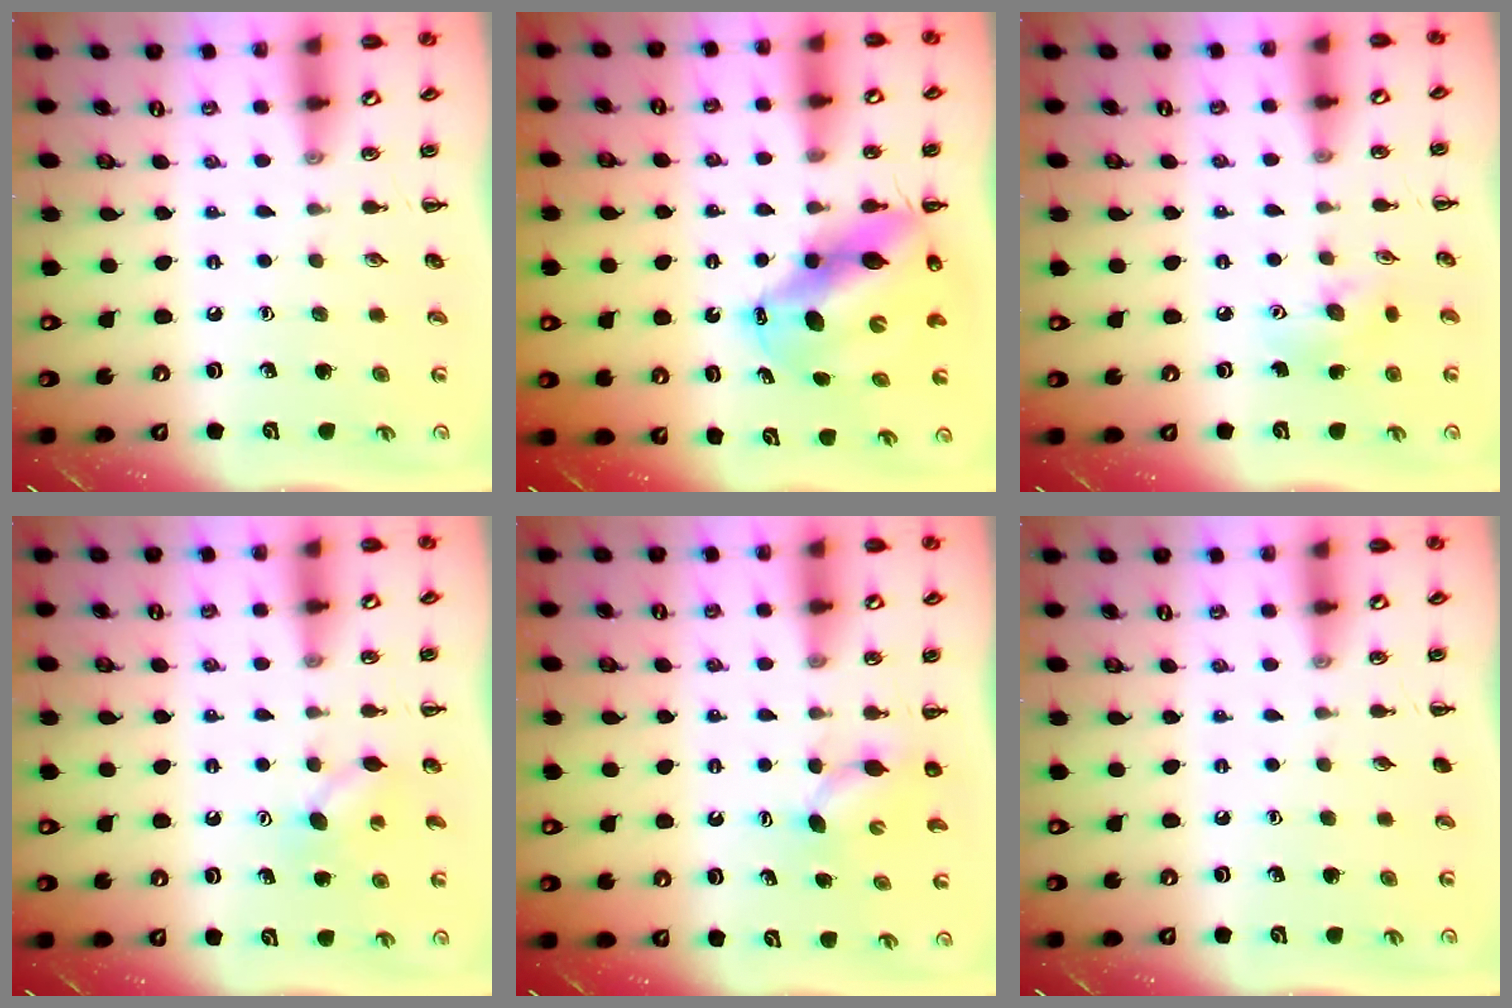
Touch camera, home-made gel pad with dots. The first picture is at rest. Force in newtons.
{"total": 12.6, "press": 12.1, "slide": 3.2}
{"total": 7.2, "press": 7.2, "slide": 0.6}
{"total": 4.2, "press": 4.1, "slide": 0.9}
{"total": 3.6, "press": 3.5, "slide": 0.5}
{"total": 0.0}